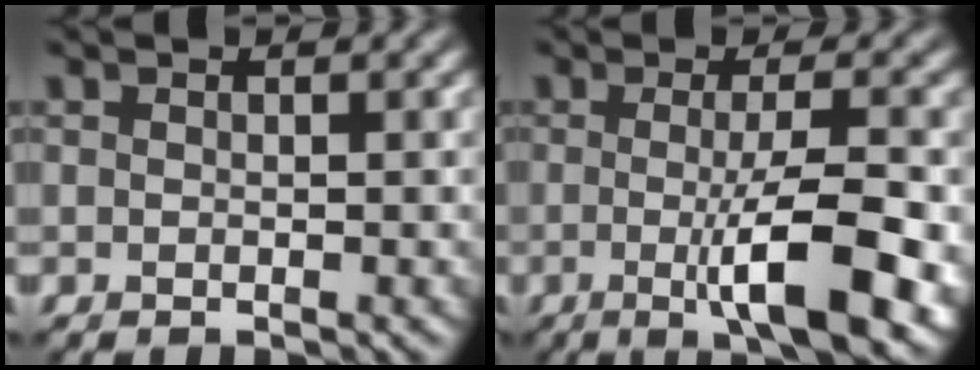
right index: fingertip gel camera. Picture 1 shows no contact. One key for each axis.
{"total": 8.8, "fx": -1.8, "fy": 2.1, "fz": 8.4, "tx": -0.119, "ty": -0.014, "tz": -0.026}